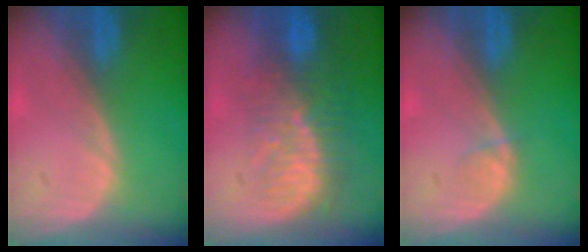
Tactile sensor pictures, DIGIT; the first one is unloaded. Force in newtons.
{"total": 9.6, "press": 8.4, "slide": 4.6}
{"total": 0.8, "press": 0.8, "slide": 0.1}